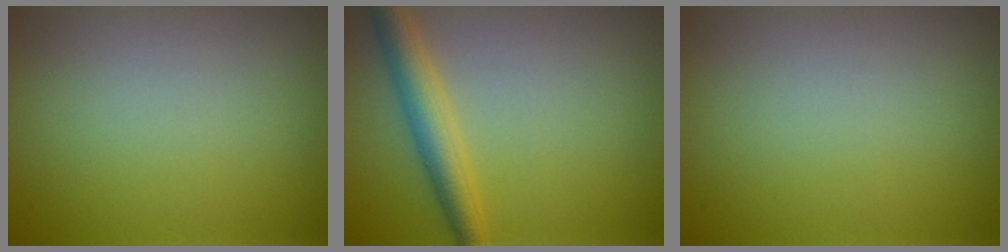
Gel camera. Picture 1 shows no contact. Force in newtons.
{"total": 3.8, "press": 3.8, "slide": 0.2}
{"total": 0.0}